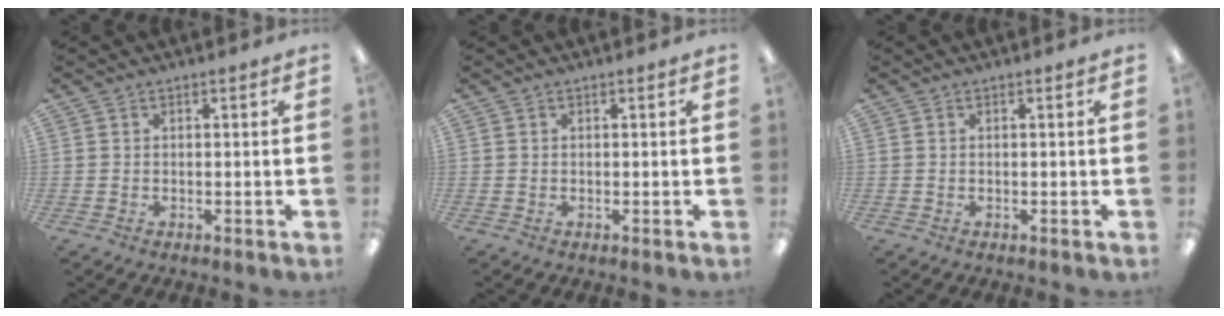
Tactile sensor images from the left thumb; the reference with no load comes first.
{"total": 0.0}
{"total": 0.0}